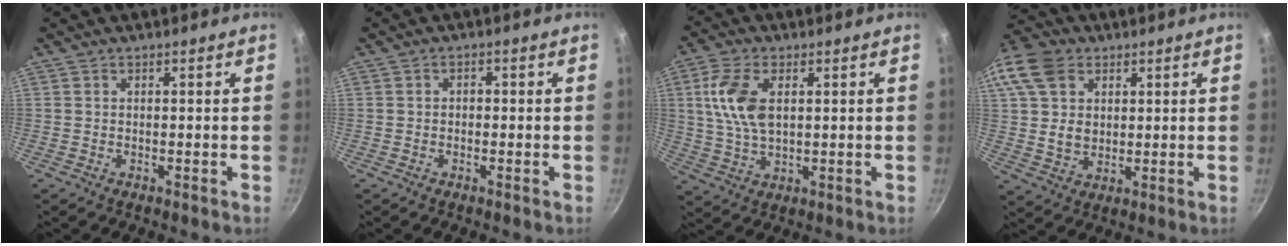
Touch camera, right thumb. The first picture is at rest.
{"total": 1.2, "force": [-0.4, 0.9, 0.6], "torque": [-0.010, 0.005, -0.007]}
{"total": 10.0, "force": [2.2, 5.6, 8.0], "torque": [-0.154, -0.002, 0.044]}
{"total": 16.8, "force": [6.2, 12.8, 9.0], "torque": [-0.190, 0.008, 0.113]}